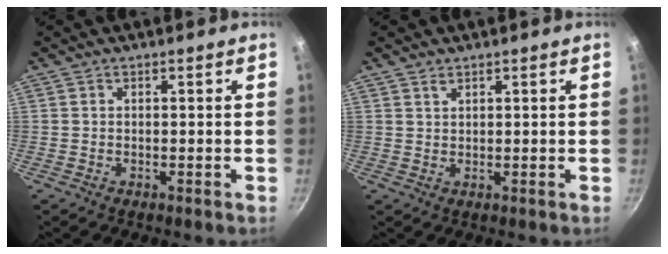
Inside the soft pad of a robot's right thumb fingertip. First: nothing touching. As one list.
[{"total": 1.3, "force": [1.0, 0.7, 0.5], "torque": [-0.006, -0.001, 0.018]}]